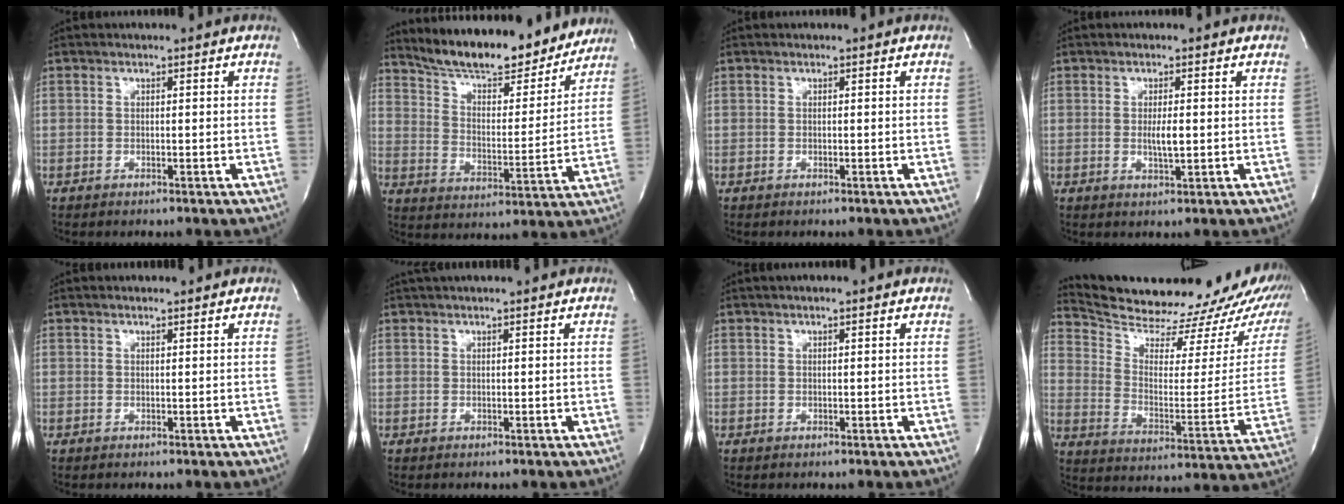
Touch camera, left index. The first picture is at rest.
{"total": 17.9, "force": [16.4, 3.6, 6.2], "torque": [-0.096, -0.008, 0.248]}
{"total": 0.0}
{"total": 2.5, "force": [0.1, 0.4, 2.5], "torque": [-0.048, -0.004, 0.003]}
{"total": 2.2, "force": [2.2, 0.2, 0.5], "torque": [-0.010, 0.013, 0.028]}
{"total": 6.4, "force": [5.8, 0.2, 2.6], "torque": [-0.038, 0.030, 0.078]}
{"total": 3.6, "force": [3.1, 0.2, 1.9], "torque": [-0.027, 0.027, 0.038]}
{"total": 27.9, "force": [25.7, 5.3, 9.5], "torque": [-0.153, -0.091, 0.337]}